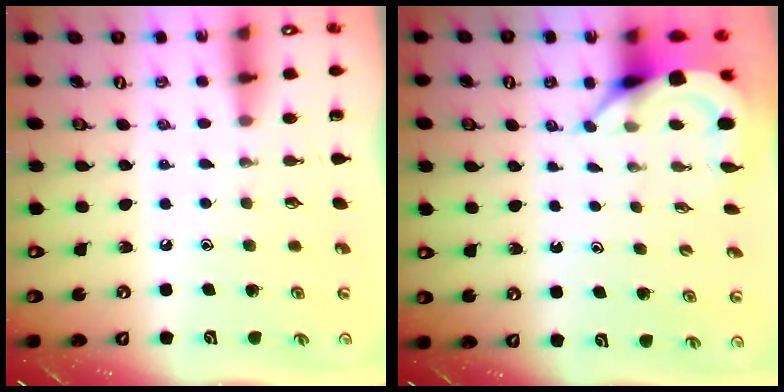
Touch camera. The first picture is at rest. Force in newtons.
{"total": 4.2, "press": 4.2, "slide": 0.1}